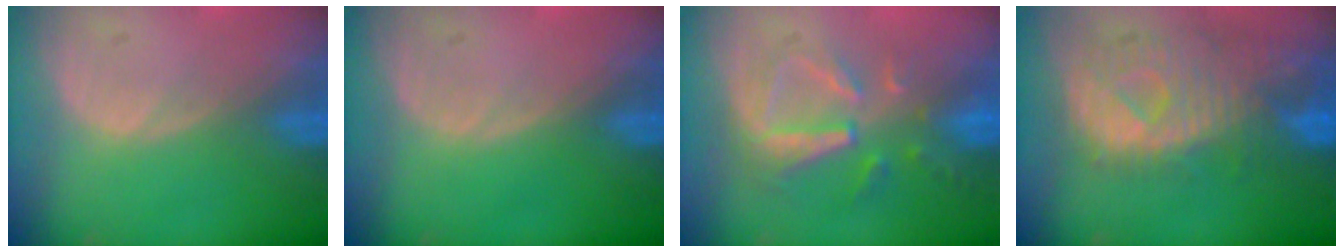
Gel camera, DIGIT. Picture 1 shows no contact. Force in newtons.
{"total": 0.0}
{"total": 8.1, "press": 7.3, "slide": 3.5}
{"total": 10.9, "press": 9.6, "slide": 5.0}